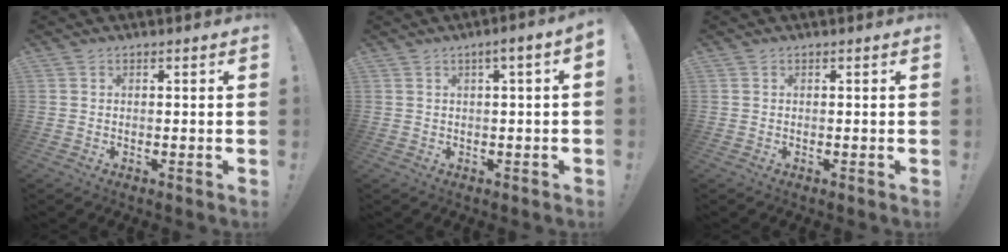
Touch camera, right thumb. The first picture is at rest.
{"total": 3.4, "force": [0.3, -0.1, 3.4], "torque": [-0.059, -0.002, 0.003]}
{"total": 0.0}